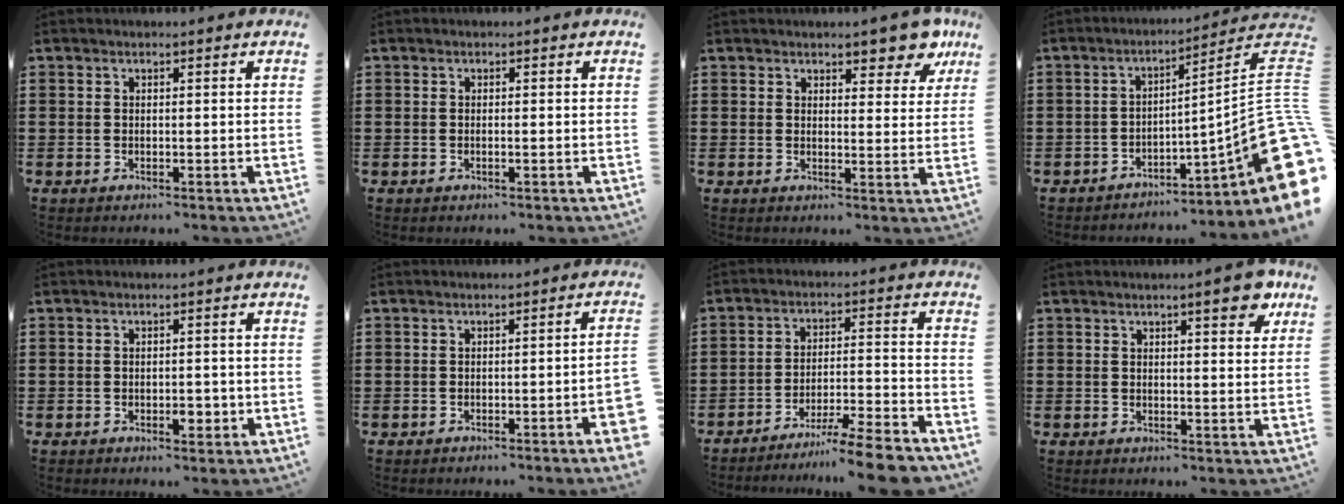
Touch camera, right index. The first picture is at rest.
{"total": 0.5, "force": [-0.2, -0.1, 0.4], "torque": [-0.008, -0.003, -0.003]}
{"total": 5.6, "force": [4.6, 2.0, 2.4], "torque": [-0.038, -0.011, 0.081]}
{"total": 11.3, "force": [-2.3, 3.0, 10.7], "torque": [-0.144, -0.019, -0.044]}
{"total": 2.7, "force": [-0.9, 1.3, 2.2], "torque": [-0.033, -0.003, -0.018]}
{"total": 2.6, "force": [-1.4, -0.1, 2.2], "torque": [-0.032, -0.004, -0.025]}
{"total": 8.1, "force": [-7.2, -0.3, 3.7], "torque": [-0.058, 0.002, -0.139]}
{"total": 4.9, "force": [3.0, 1.2, 3.8], "torque": [-0.041, -0.008, 0.042]}